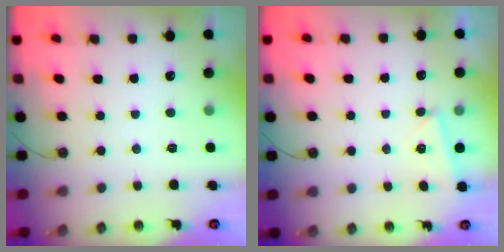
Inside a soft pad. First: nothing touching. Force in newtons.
{"total": 2.9, "press": 2.4, "slide": 1.5}